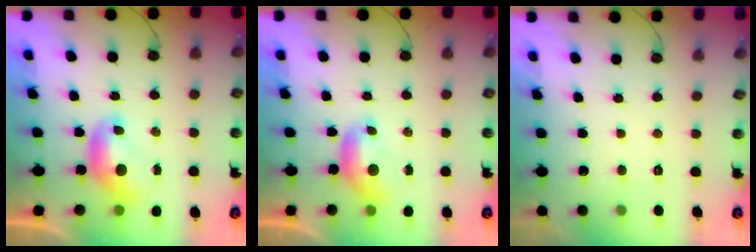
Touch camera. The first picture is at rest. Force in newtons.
{"total": 1.3, "press": 1.1, "slide": 0.6}
{"total": 6.1, "press": 6.1, "slide": 0.2}